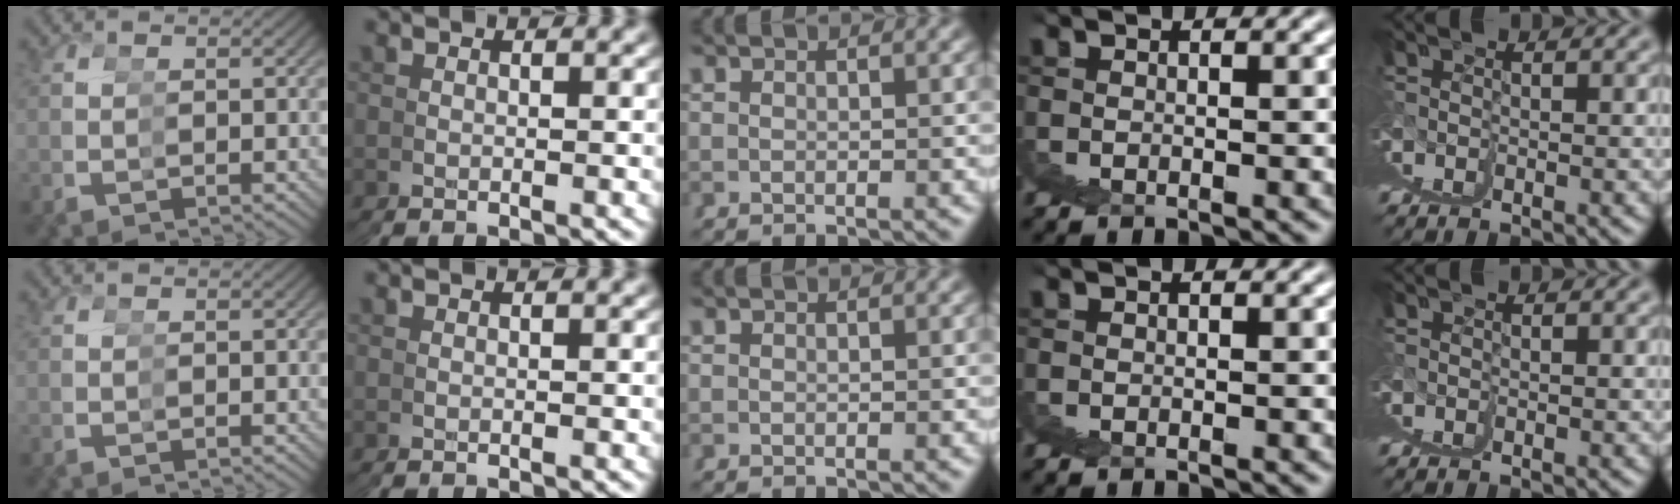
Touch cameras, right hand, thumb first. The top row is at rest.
{}